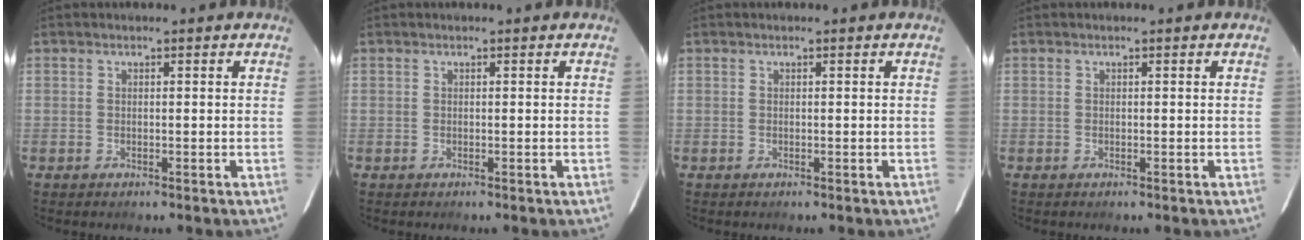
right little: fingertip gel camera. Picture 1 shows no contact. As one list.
[{"total": 0.0}, {"total": 0.0}, {"total": 0.0}]